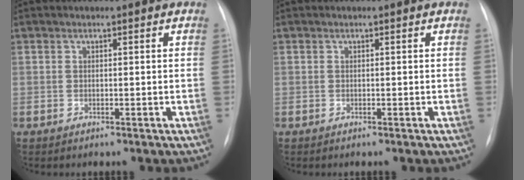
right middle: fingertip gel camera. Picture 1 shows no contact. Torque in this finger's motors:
{"motor_torque": [-0.34, -0.05, 0.00, 0.00]}